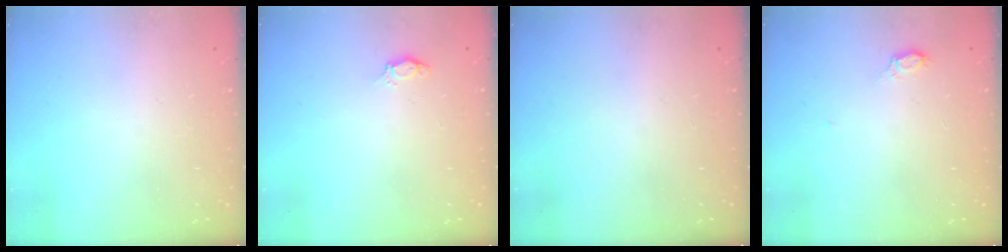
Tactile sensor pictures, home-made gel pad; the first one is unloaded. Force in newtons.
{"total": 3.0, "press": 2.9, "slide": 0.4}
{"total": 1.2, "press": 1.1, "slide": 0.2}
{"total": 2.6, "press": 2.6, "slide": 0.2}